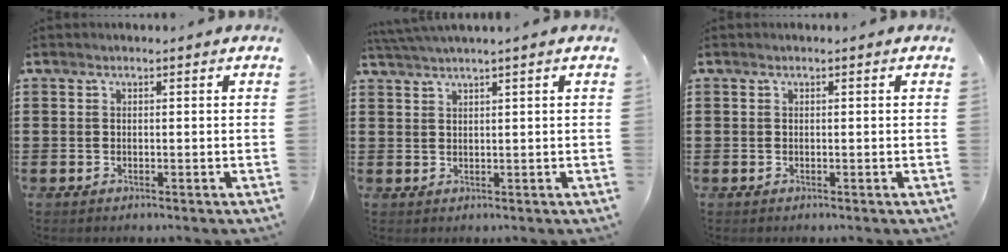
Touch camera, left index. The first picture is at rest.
{"total": 1.9, "force": [1.7, -0.4, 0.7], "torque": [-0.016, 0.001, 0.033]}
{"total": 0.0}